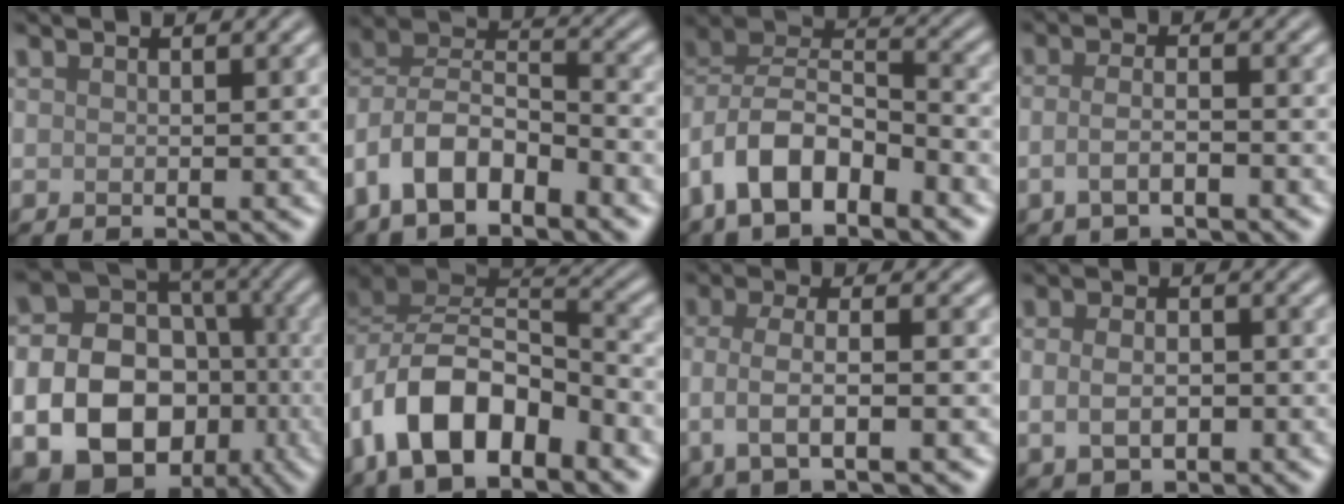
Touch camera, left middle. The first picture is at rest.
{"total": 8.2, "force": [-4.4, 4.0, 5.7], "torque": [-0.098, 0.010, -0.091]}
{"total": 9.3, "force": [-4.4, 4.8, 6.7], "torque": [-0.113, 0.009, -0.092]}
{"total": 2.6, "force": [-1.1, 1.1, 2.1], "torque": [-0.046, -0.001, -0.025]}
{"total": 18.3, "force": [-5.1, 15.3, 8.5], "torque": [-0.173, -0.038, -0.092]}
{"total": 11.1, "force": [-4.9, 6.0, 7.9], "torque": [-0.131, 0.008, -0.097]}
{"total": 4.5, "force": [-1.1, 1.6, 4.1], "torque": [-0.083, -0.001, -0.022]}
{"total": 3.9, "force": [-0.6, 2.7, 2.7], "torque": [-0.040, -0.002, -0.008]}